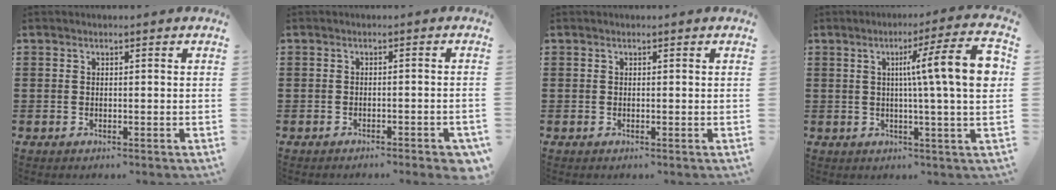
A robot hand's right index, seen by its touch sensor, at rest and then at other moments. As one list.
[{"total": 1.6, "force": [-1.3, 0.0, 0.8], "torque": [-0.014, 0.001, -0.025]}, {"total": 0.0}, {"total": 12.0, "force": [1.9, 0.3, 11.8], "torque": [-0.192, -0.008, 0.022]}]